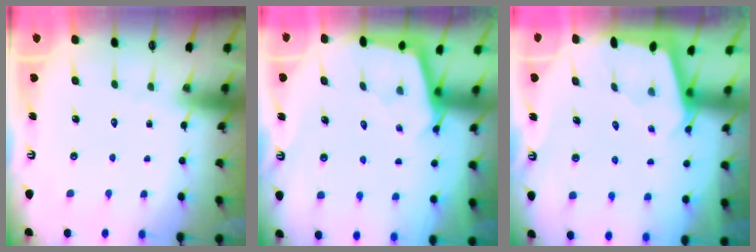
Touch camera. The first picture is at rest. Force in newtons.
{"total": 2.5, "press": 2.5, "slide": 0.2}
{"total": 1.8, "press": 1.8, "slide": 0.1}